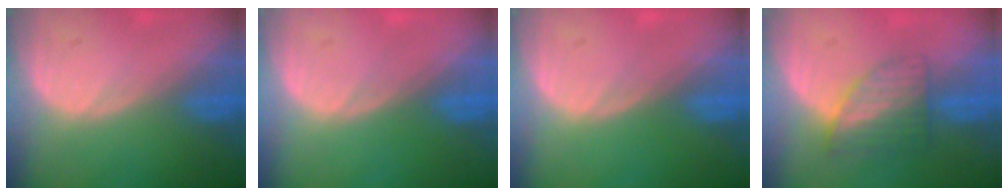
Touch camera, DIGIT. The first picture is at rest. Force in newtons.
{"total": 0.0}
{"total": 0.0}
{"total": 6.4, "press": 5.7, "slide": 3.0}